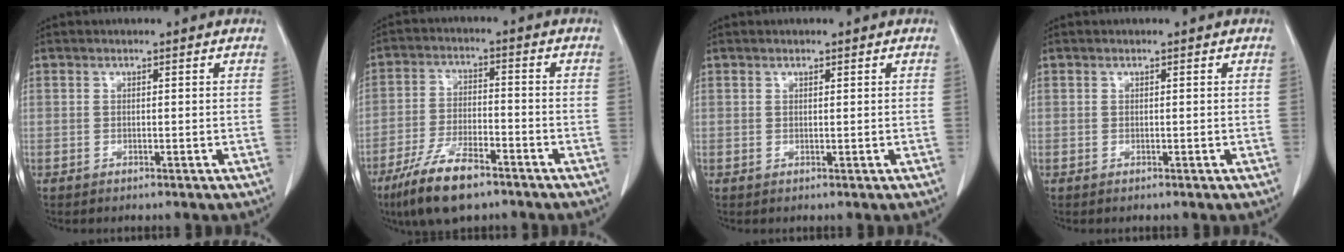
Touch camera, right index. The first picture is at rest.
{"total": 11.5, "force": [-7.8, 3.4, 7.8], "torque": [-0.155, -0.015, -0.139]}
{"total": 0.6, "force": [0.4, 0.4, 0.3], "torque": [-0.009, -0.001, 0.007]}
{"total": 0.0}